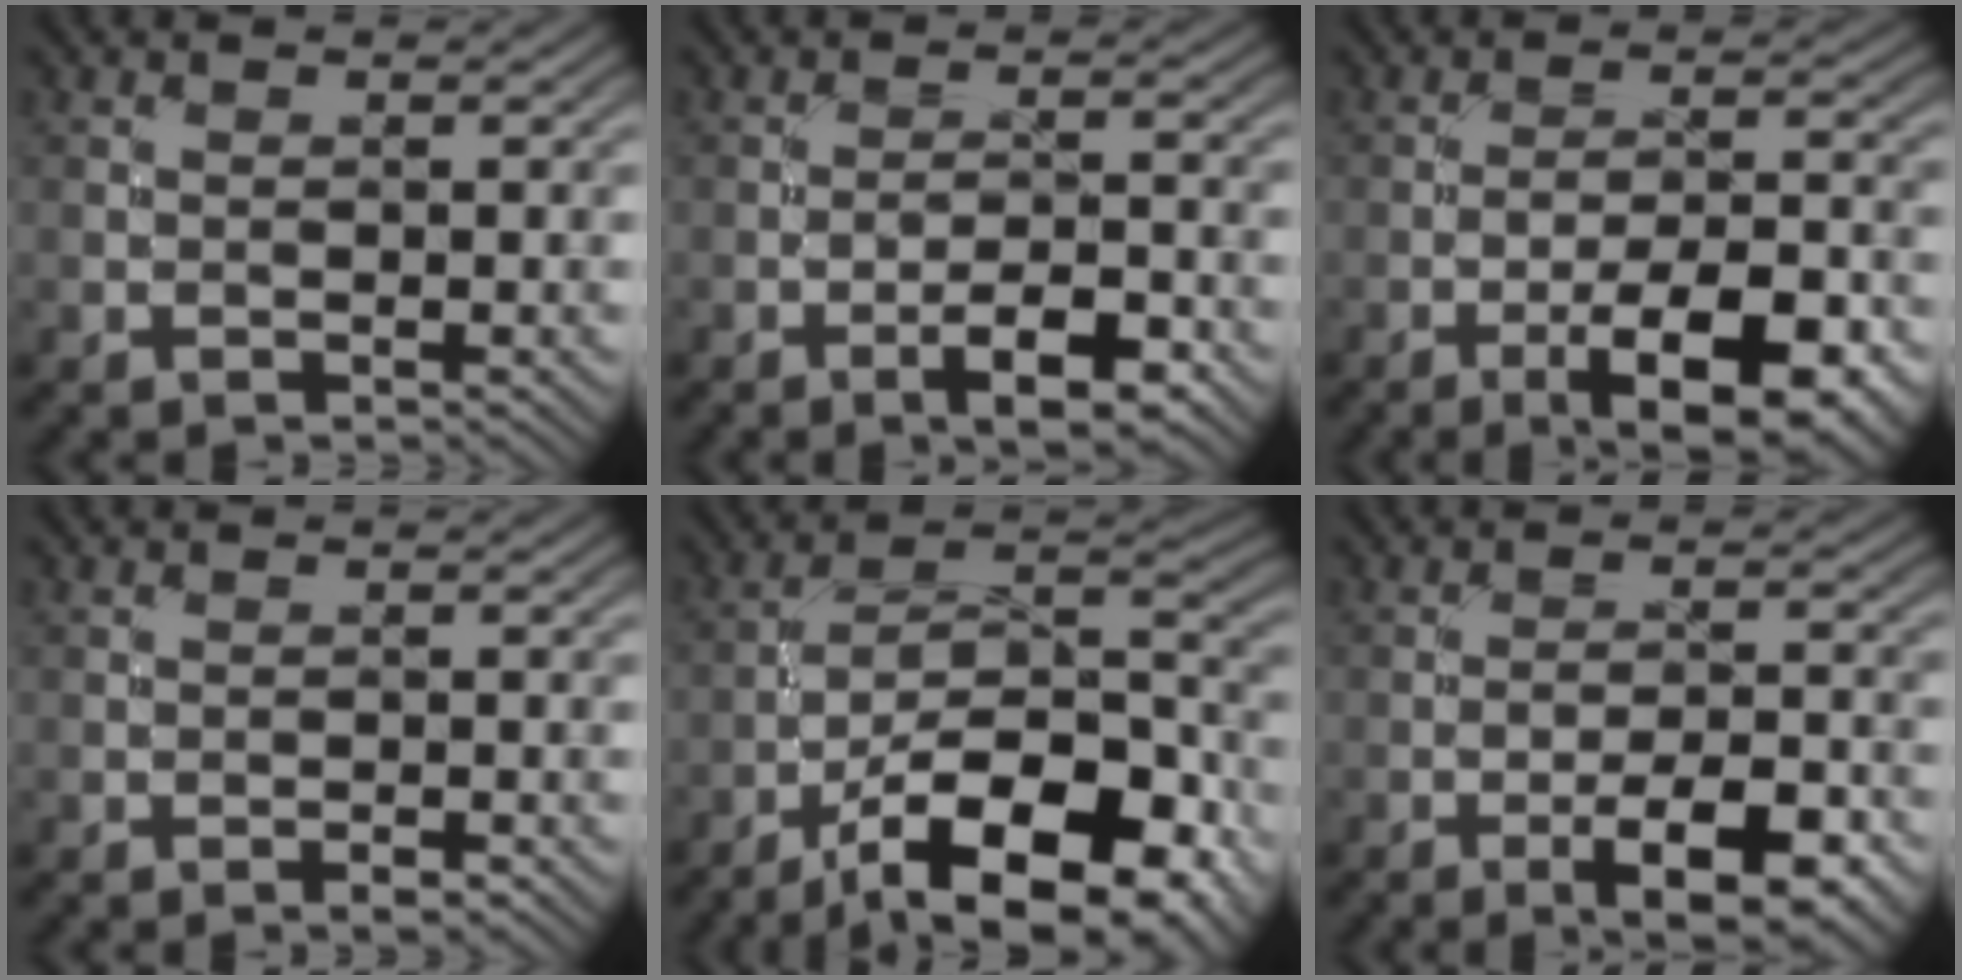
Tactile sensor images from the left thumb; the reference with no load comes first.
{"total": 5.6, "force": [-3.2, 1.7, 4.3], "torque": [-0.067, 0.010, -0.052]}
{"total": 10.5, "force": [-5.7, 3.2, 8.3], "torque": [-0.128, 0.003, -0.084]}
{"total": 1.1, "force": [-0.6, 0.4, 0.7], "torque": [-0.010, 0.001, -0.011]}
{"total": 17.1, "force": [-10.2, 6.8, 11.9], "torque": [-0.185, -0.008, -0.169]}
{"total": 7.6, "force": [-4.1, 2.3, 5.9], "torque": [-0.091, 0.004, -0.059]}